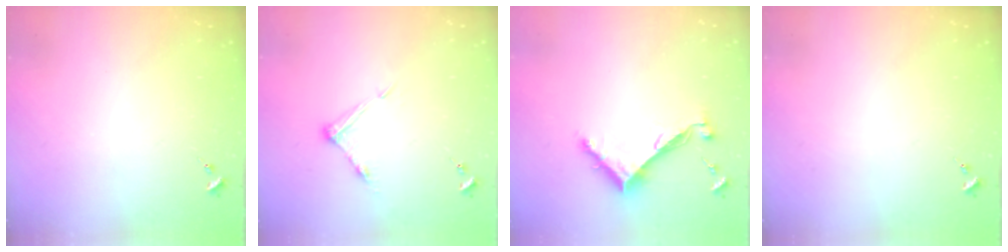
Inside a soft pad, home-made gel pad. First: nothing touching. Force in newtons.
{"total": 6.8, "press": 6.7, "slide": 0.4}
{"total": 8.2, "press": 8.2, "slide": 0.2}
{"total": 0.0}